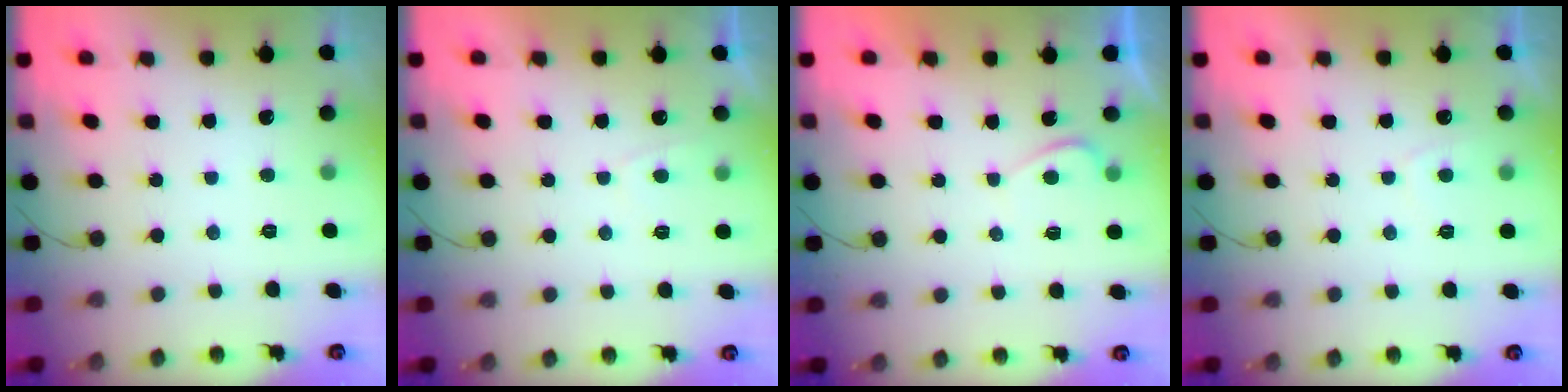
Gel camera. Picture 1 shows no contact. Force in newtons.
{"total": 1.1, "press": 0.9, "slide": 0.5}
{"total": 0.7, "press": 0.6, "slide": 0.4}
{"total": 1.0, "press": 0.8, "slide": 0.6}